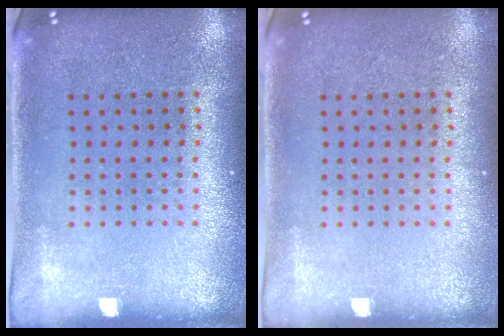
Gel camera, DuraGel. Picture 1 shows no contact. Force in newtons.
{"total": 0.0}